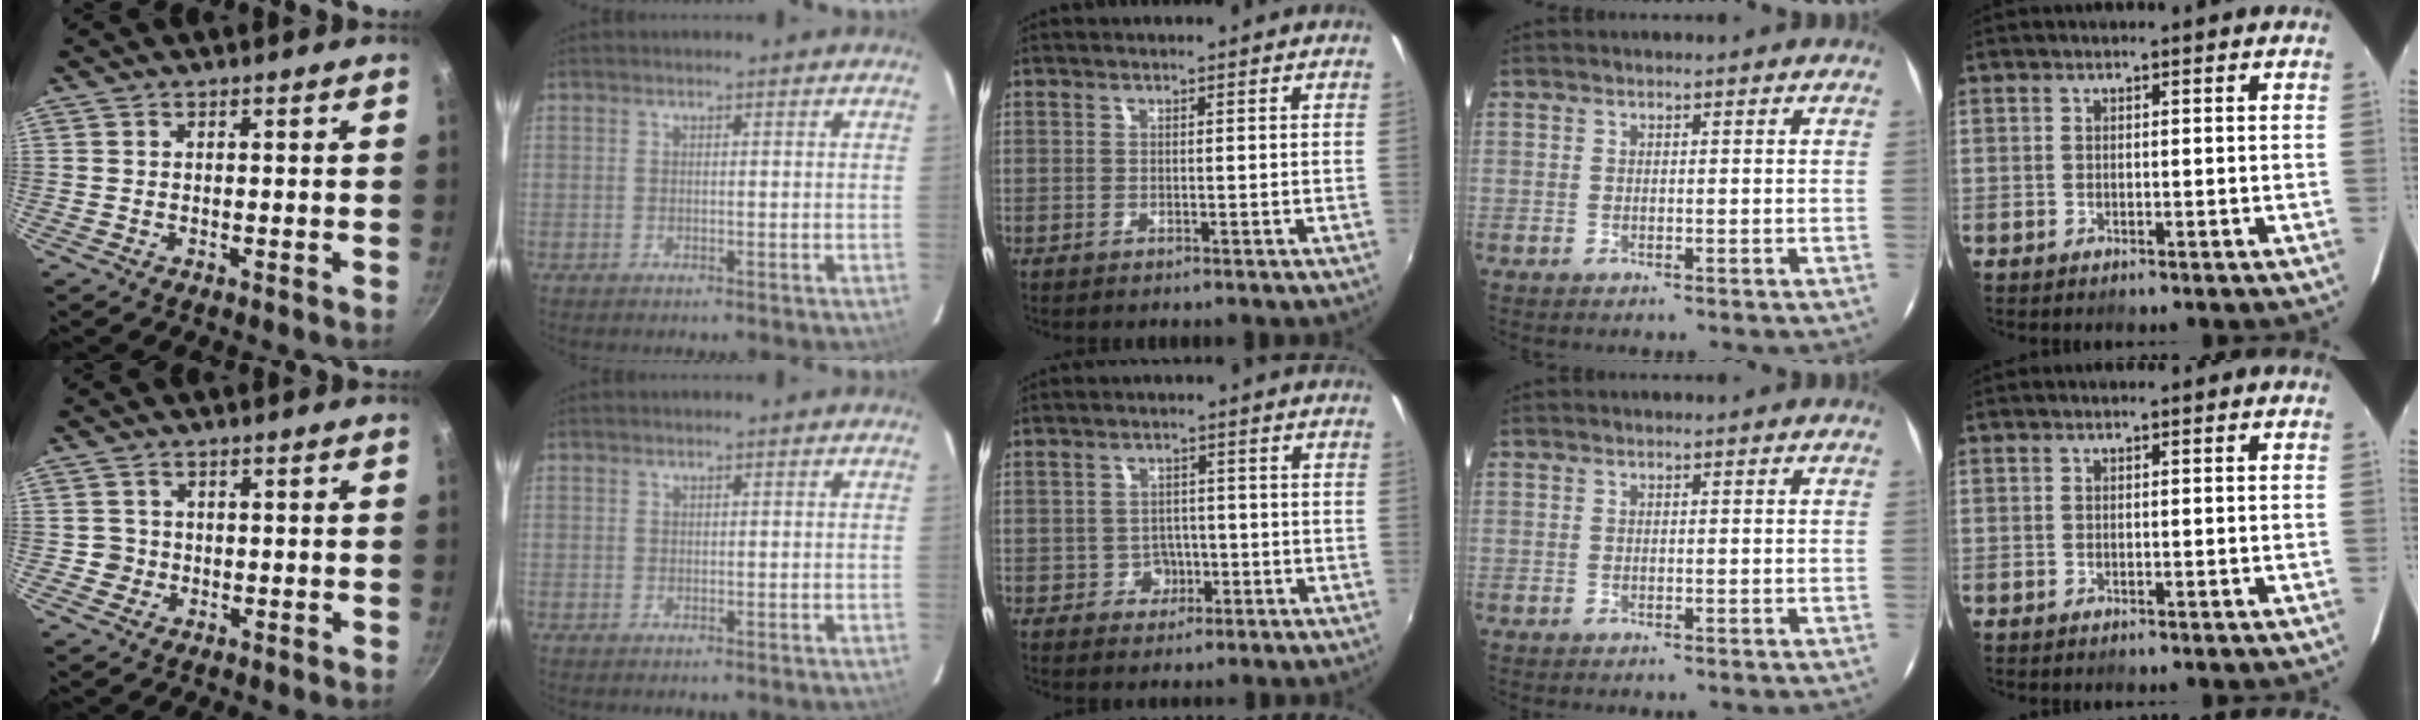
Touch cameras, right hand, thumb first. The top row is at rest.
{"thumb": {"total": 2.1, "force": [-0.1, 2.1, 0.1], "torque": [0.016, 0.007, -0.001]}, "middle": {"total": 3.0, "force": [-1.0, 2.7, 0.5], "torque": [-0.011, 0.008, -0.011]}}